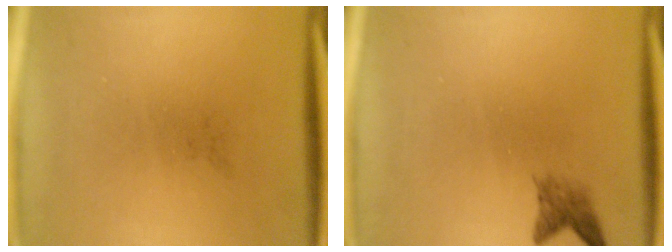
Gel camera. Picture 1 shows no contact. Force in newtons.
{"total": 2.0}